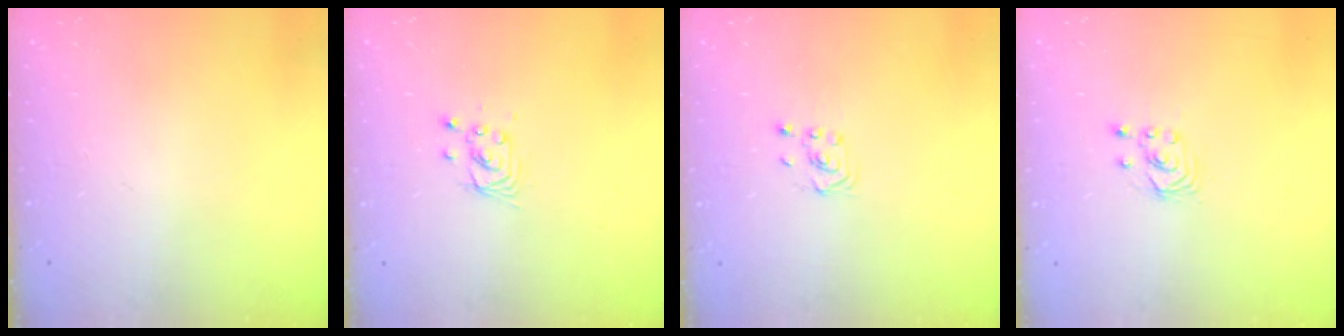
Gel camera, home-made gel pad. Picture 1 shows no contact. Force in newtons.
{"total": 2.7, "press": 2.7, "slide": 0.2}
{"total": 1.9, "press": 1.8, "slide": 0.6}
{"total": 1.7, "press": 1.7, "slide": 0.2}